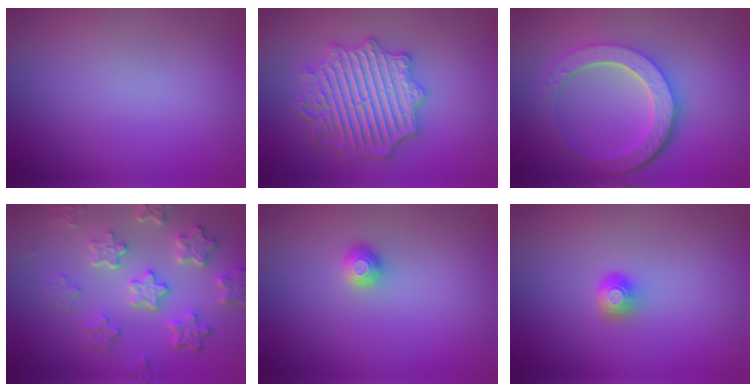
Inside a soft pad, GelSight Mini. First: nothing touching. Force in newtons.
{"total": 6.5, "press": 6.5, "slide": 1.0}
{"total": 6.3, "press": 4.6, "slide": 4.2}
{"total": 5.7, "press": 4.3, "slide": 3.7}
{"total": 1.2, "press": 1.1, "slide": 0.2}
{"total": 1.7, "press": 1.3, "slide": 1.1}